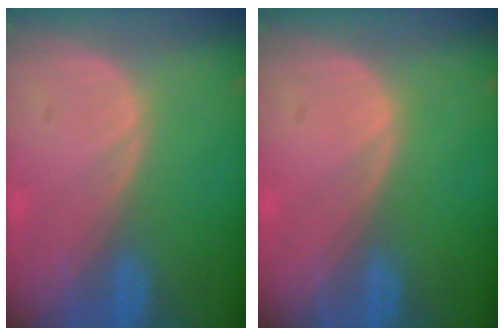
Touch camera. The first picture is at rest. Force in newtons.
{"total": 0.0}